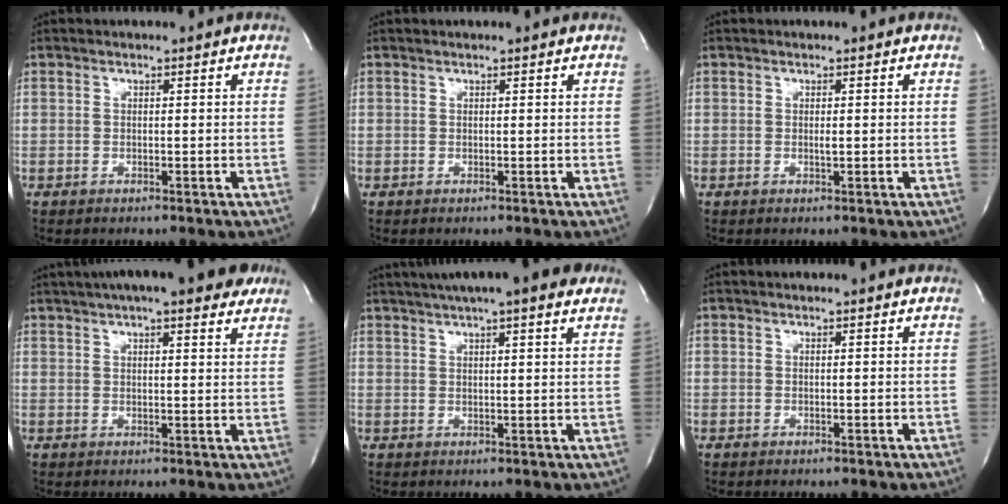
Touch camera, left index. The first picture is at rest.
{"total": 1.1, "force": [1.1, 0.0, 0.4], "torque": [-0.010, 0.009, 0.013]}
{"total": 0.5, "force": [0.1, 0.0, 0.5], "torque": [-0.014, -0.002, 0.001]}
{"total": 15.7, "force": [12.3, 3.1, 9.3], "torque": [-0.151, 0.040, 0.160]}
{"total": 13.5, "force": [10.6, 1.5, 8.2], "torque": [-0.136, 0.038, 0.139]}
{"total": 1.6, "force": [1.5, 0.1, 0.5], "torque": [-0.011, 0.013, 0.017]}